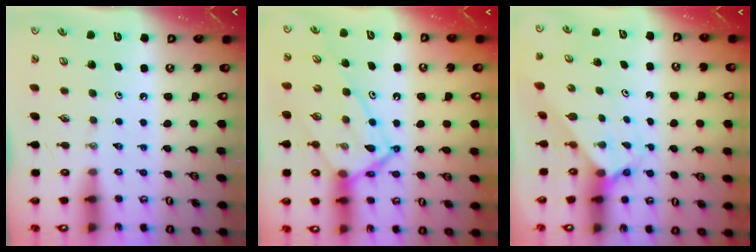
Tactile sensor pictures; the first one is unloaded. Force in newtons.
{"total": 15.6, "press": 15.6, "slide": 0.7}
{"total": 2.3, "press": 2.2, "slide": 0.2}